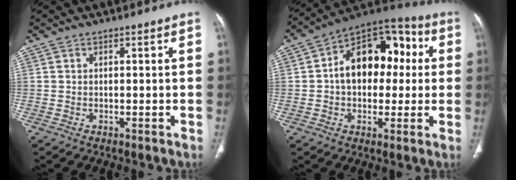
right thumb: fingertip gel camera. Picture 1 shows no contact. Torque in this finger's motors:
{"motor_torque": [1.28, 3.33, 1.37, -0.45, 0.12]}